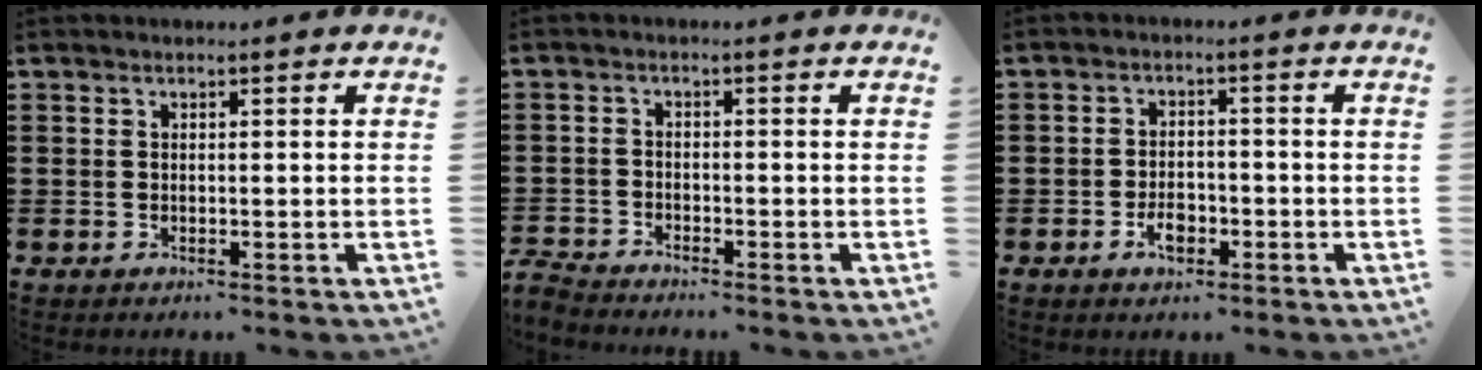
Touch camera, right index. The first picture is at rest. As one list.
[{"total": 2.3, "force": [-2.3, 0.1, 0.0], "torque": [-0.006, 0.001, -0.049]}, {"total": 3.6, "force": [-1.5, 2.0, 2.6], "torque": [-0.046, 0.003, -0.027]}]